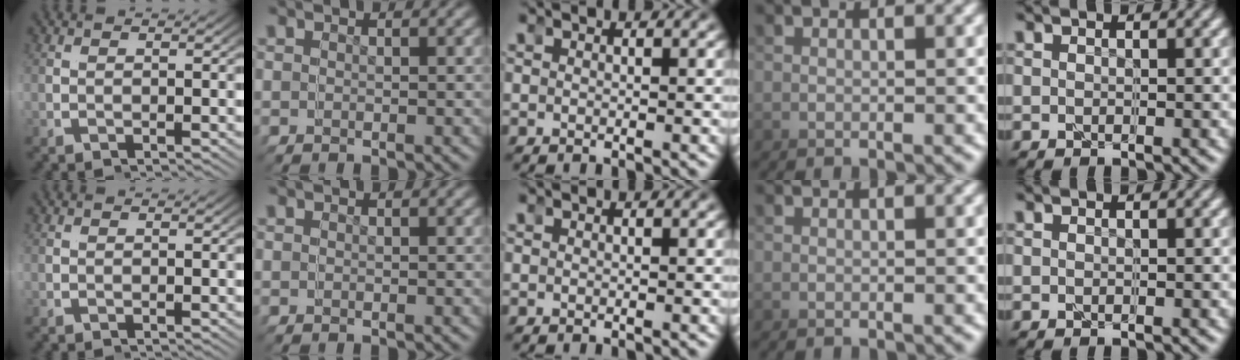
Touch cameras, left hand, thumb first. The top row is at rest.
{}